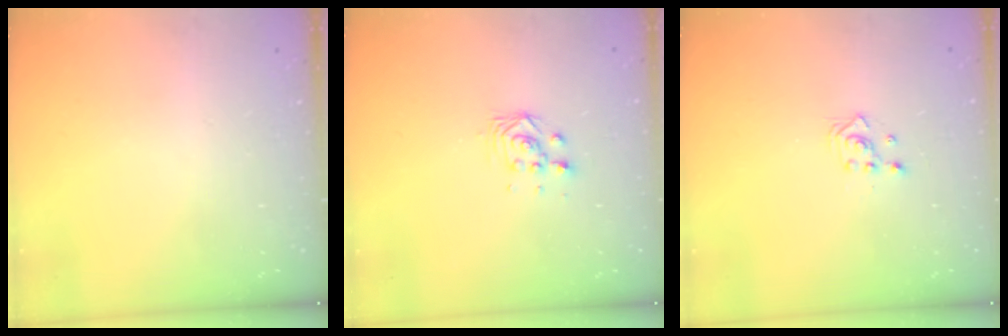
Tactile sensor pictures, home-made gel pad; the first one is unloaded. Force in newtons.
{"total": 3.0, "press": 3.0, "slide": 0.2}
{"total": 2.5, "press": 2.5, "slide": 0.3}